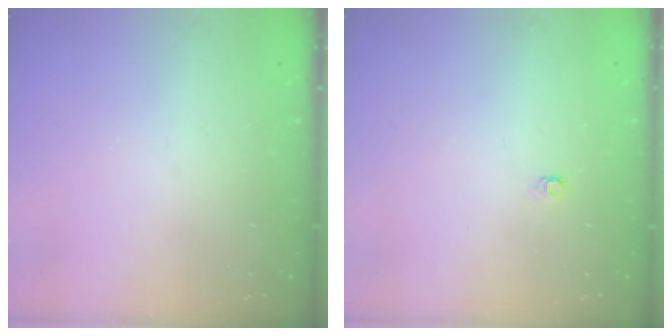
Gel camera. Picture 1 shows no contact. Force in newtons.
{"total": 3.6, "press": 3.5, "slide": 0.6}